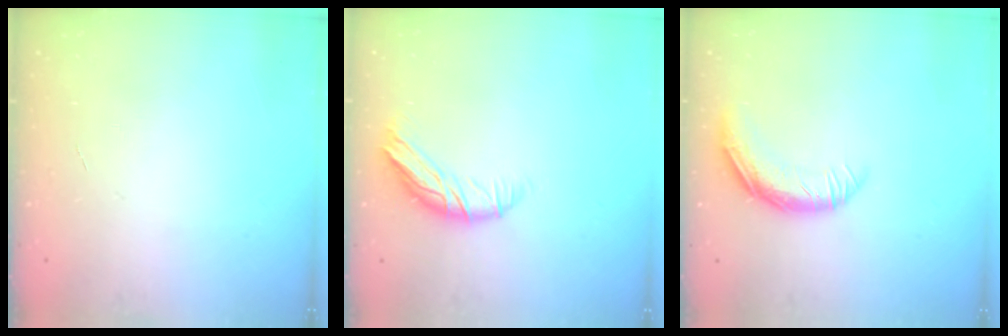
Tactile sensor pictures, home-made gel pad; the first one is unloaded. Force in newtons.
{"total": 11.3, "press": 11.2, "slide": 1.9}
{"total": 11.5, "press": 11.3, "slide": 1.8}